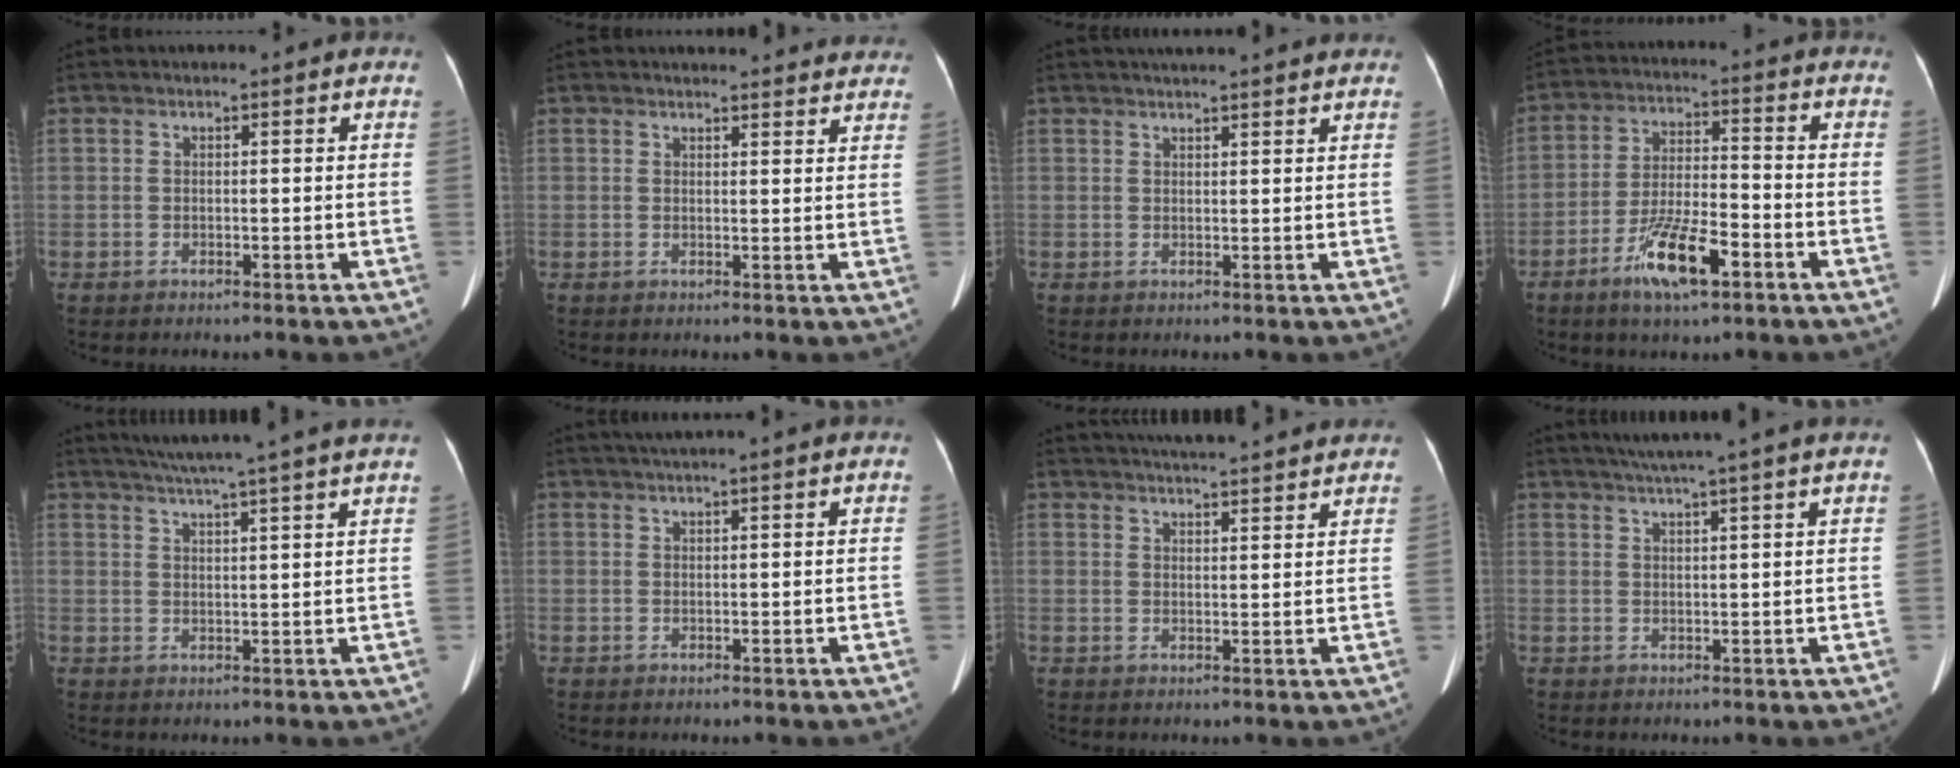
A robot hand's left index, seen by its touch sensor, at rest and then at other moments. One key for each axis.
{"total": 12.8, "fx": 12.2, "fy": 2.3, "fz": 3.1, "tx": -0.014, "ty": 0.002, "tz": 0.122}
{"total": 9.0, "fx": 8.1, "fy": 0.5, "fz": 4.0, "tx": -0.058, "ty": 0.028, "tz": 0.095}
{"total": 9.9, "fx": -5.6, "fy": 2.2, "fz": 7.9, "tx": -0.156, "ty": -0.005, "tz": -0.099}
{"total": 12.6, "fx": 10.6, "fy": -1.7, "fz": 6.6, "tx": -0.107, "ty": 0.007, "tz": 0.134}
{"total": 3.7, "fx": 2.9, "fy": -1.0, "fz": 2.0, "tx": -0.024, "ty": 0.023, "tz": 0.050}
{"total": 12.9, "fx": 11.9, "fy": 0.7, "fz": 4.9, "tx": -0.081, "ty": 0.022, "tz": 0.153}
{"total": 7.4, "fx": 5.9, "fy": -1.8, "fz": 4.2, "tx": -0.061, "ty": 0.018, "tz": 0.079}